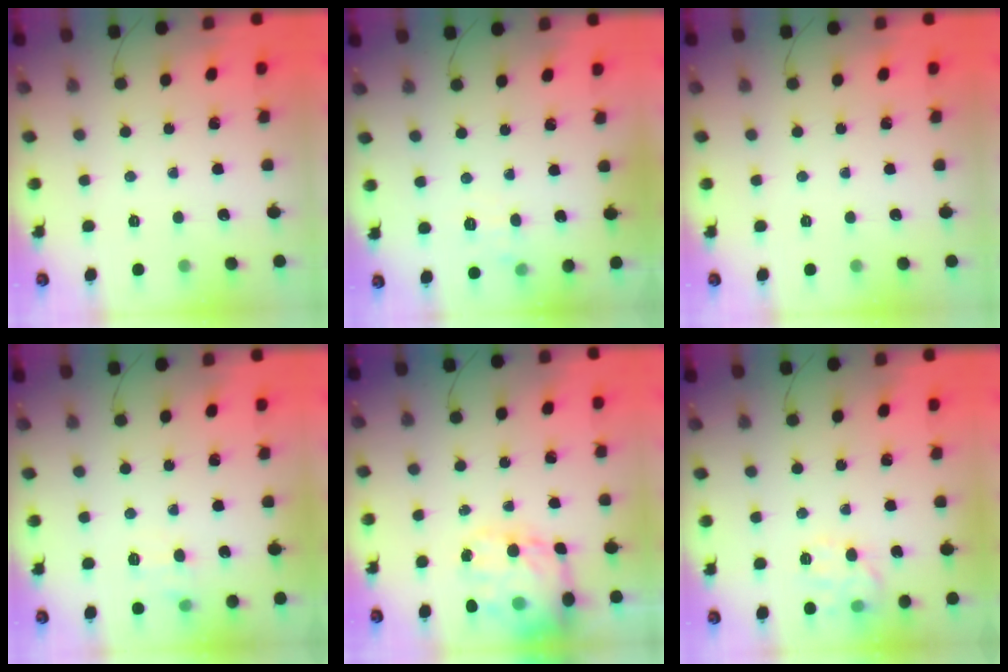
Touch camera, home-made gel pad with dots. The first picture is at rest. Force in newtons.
{"total": 6.2, "press": 6.0, "slide": 1.8}
{"total": 0.0}
{"total": 7.7, "press": 7.5, "slide": 1.9}
{"total": 16.3, "press": 15.8, "slide": 4.1}
{"total": 8.2, "press": 8.2, "slide": 0.4}